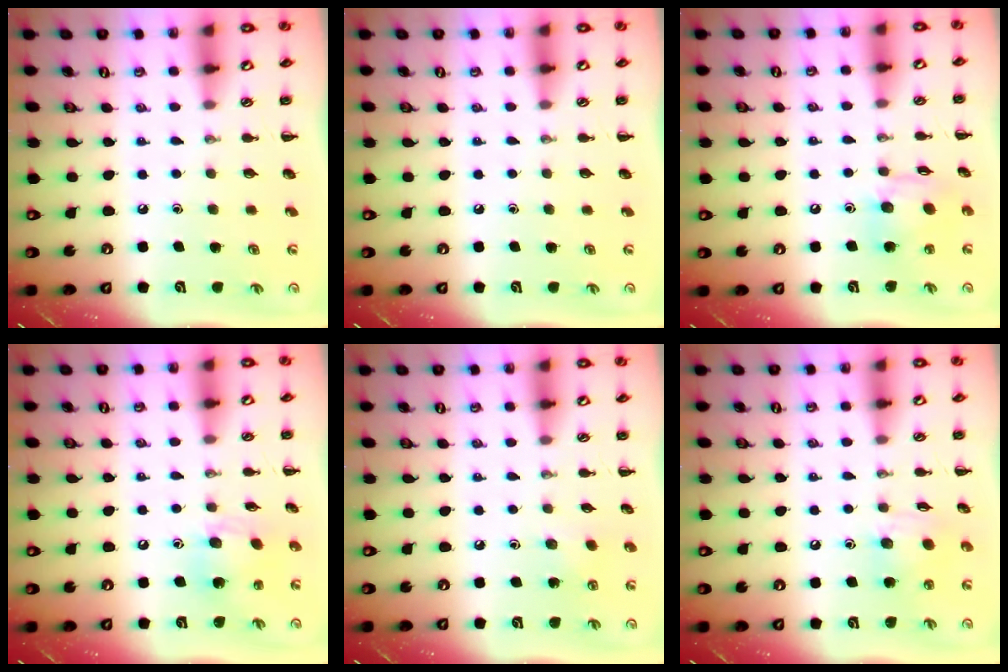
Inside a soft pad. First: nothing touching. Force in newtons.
{"total": 0.0}
{"total": 10.4, "press": 10.3, "slide": 1.5}
{"total": 8.6, "press": 8.5, "slide": 0.9}
{"total": 2.9, "press": 2.8, "slide": 0.9}
{"total": 7.4, "press": 7.3, "slide": 0.9}